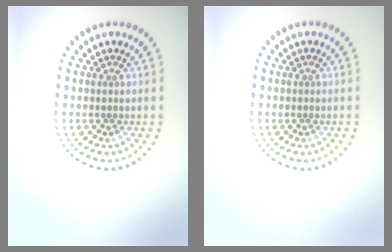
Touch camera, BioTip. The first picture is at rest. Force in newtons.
{"total": 0.0}